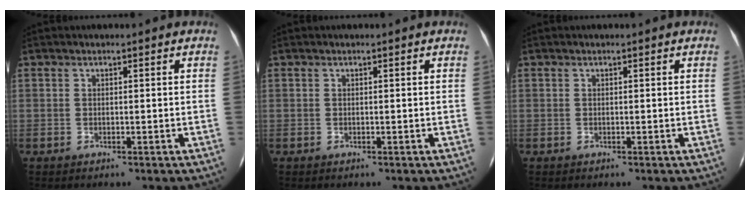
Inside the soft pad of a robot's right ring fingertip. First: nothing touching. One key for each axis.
{"total": 0.0}
{"total": 0.0}